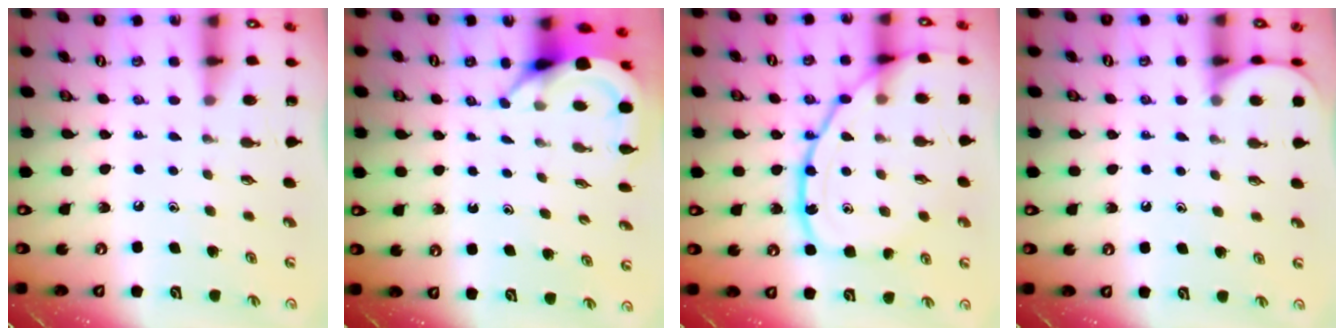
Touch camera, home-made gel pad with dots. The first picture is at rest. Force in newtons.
{"total": 3.8, "press": 3.8, "slide": 0.1}
{"total": 15.3, "press": 15.3, "slide": 0.4}
{"total": 3.9, "press": 3.8, "slide": 0.5}